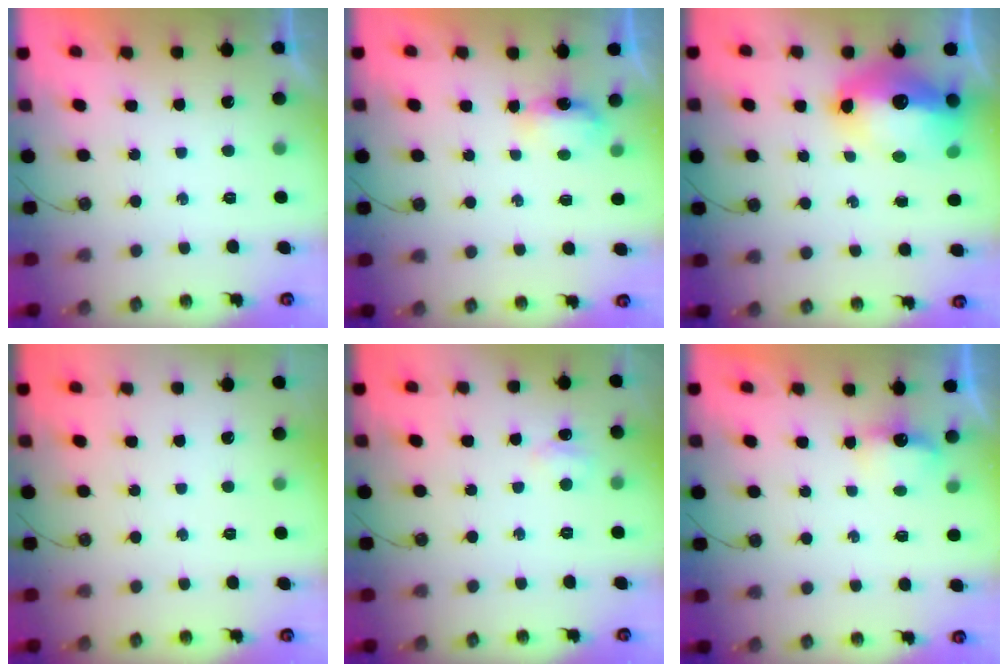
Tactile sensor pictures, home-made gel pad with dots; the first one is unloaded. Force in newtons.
{"total": 3.7, "press": 3.7, "slide": 0.4}
{"total": 16.6, "press": 16.5, "slide": 1.7}
{"total": 0.0}
{"total": 5.5, "press": 5.4, "slide": 1.0}
{"total": 4.6, "press": 4.5, "slide": 0.8}